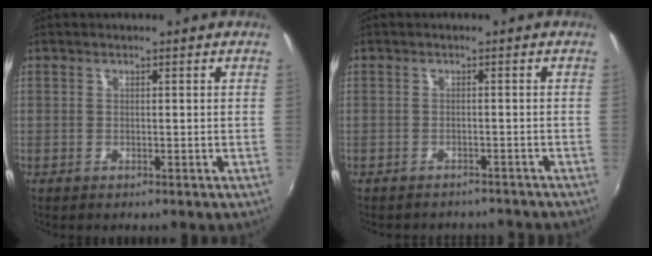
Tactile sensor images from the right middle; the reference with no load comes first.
{"total": 6.3, "force": [-5.8, 1.9, 1.7], "torque": [-0.039, -0.008, -0.073]}